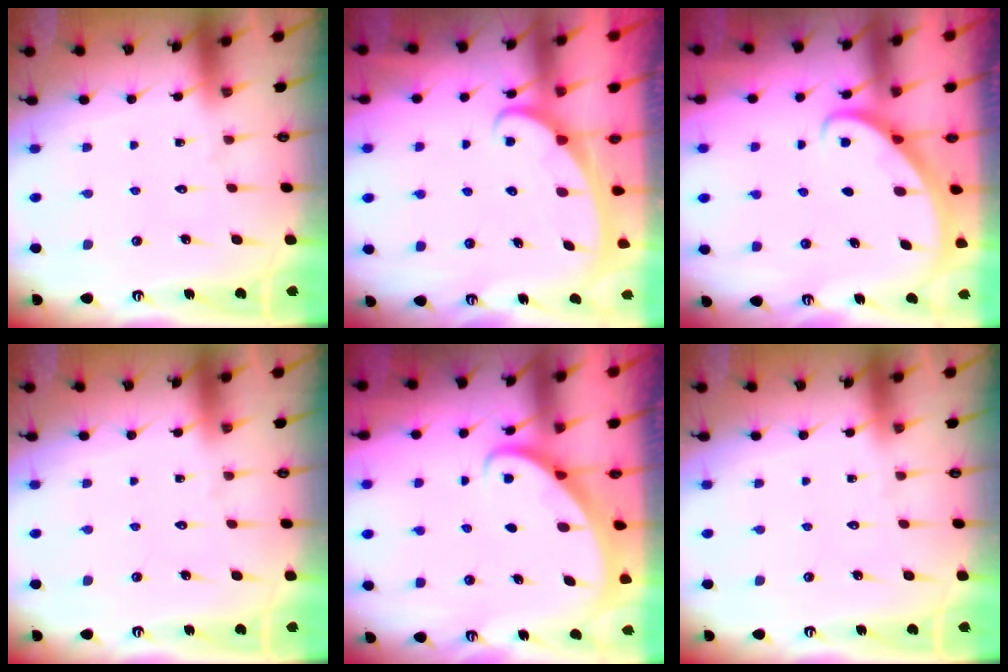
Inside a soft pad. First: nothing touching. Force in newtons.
{"total": 2.5, "press": 2.4, "slide": 0.4}
{"total": 2.8, "press": 2.8, "slide": 0.2}
{"total": 0.0}
{"total": 2.6, "press": 2.6, "slide": 0.3}
{"total": 0.0}